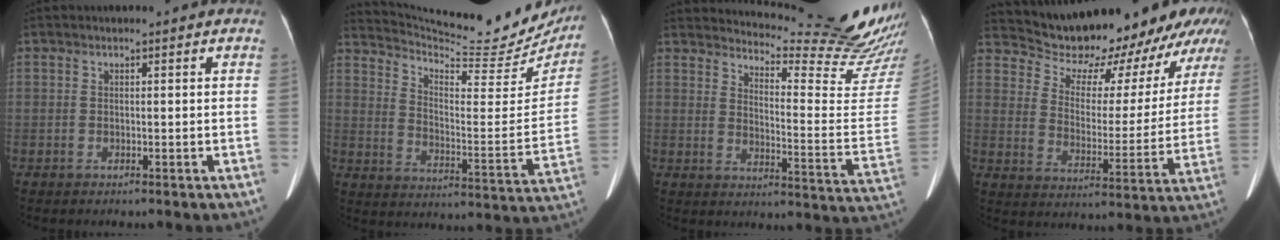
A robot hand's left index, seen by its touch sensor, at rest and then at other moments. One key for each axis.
{"total": 24.1, "fx": 22.4, "fy": 3.7, "fz": 7.9, "tx": -0.134, "ty": -0.081, "tz": 0.298}
{"total": 24.9, "fx": 23.6, "fy": 1.1, "fz": 8.1, "tx": -0.115, "ty": -0.159, "tz": 0.273}
{"total": 23.8, "fx": 21.8, "fy": 6.1, "fz": 7.3, "tx": -0.105, "ty": -0.062, "tz": 0.276}